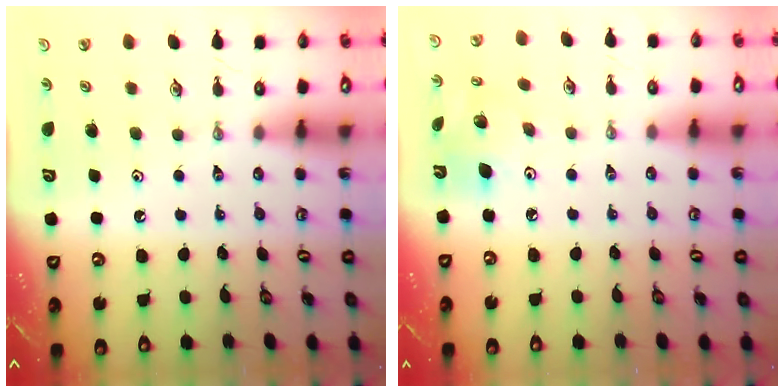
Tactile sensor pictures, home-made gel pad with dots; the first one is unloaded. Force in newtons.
{"total": 8.8, "press": 8.6, "slide": 1.7}